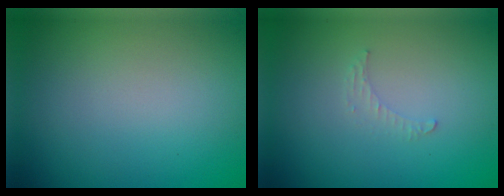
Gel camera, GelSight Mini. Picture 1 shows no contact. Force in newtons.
{"total": 0.8, "press": 0.8, "slide": 0.3}